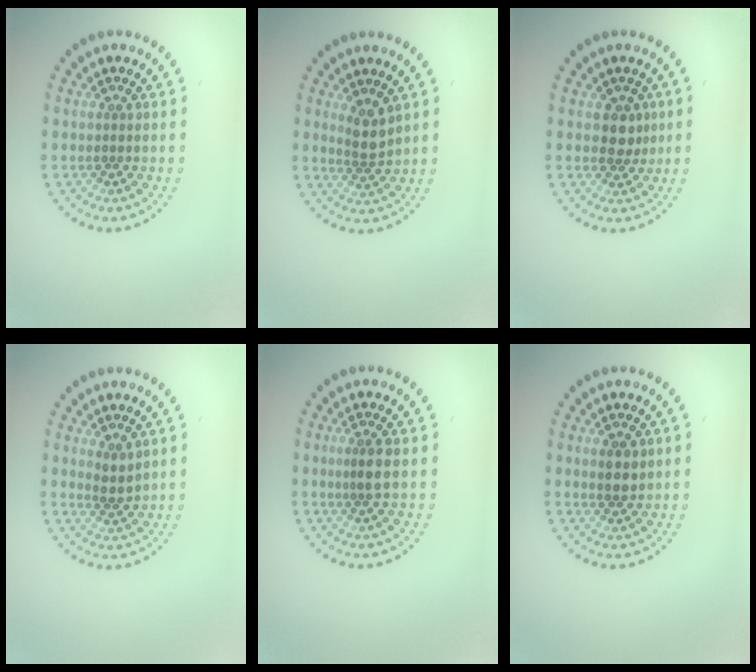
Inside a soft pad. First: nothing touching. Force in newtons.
{"total": 2.3, "press": 1.9, "slide": 1.3}
{"total": 2.1, "press": 1.9, "slide": 0.9}
{"total": 1.5, "press": 1.2, "slide": 0.8}
{"total": 1.9, "press": 1.5, "slide": 1.1}
{"total": 1.8, "press": 1.7, "slide": 0.6}